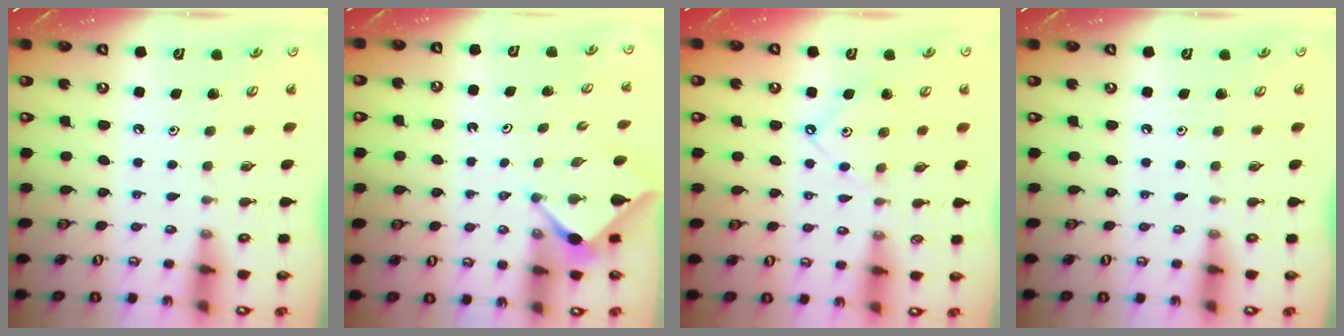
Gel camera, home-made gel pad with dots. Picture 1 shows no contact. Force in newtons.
{"total": 3.1, "press": 3.0, "slide": 0.3}
{"total": 6.7, "press": 6.7, "slide": 0.8}
{"total": 0.0}